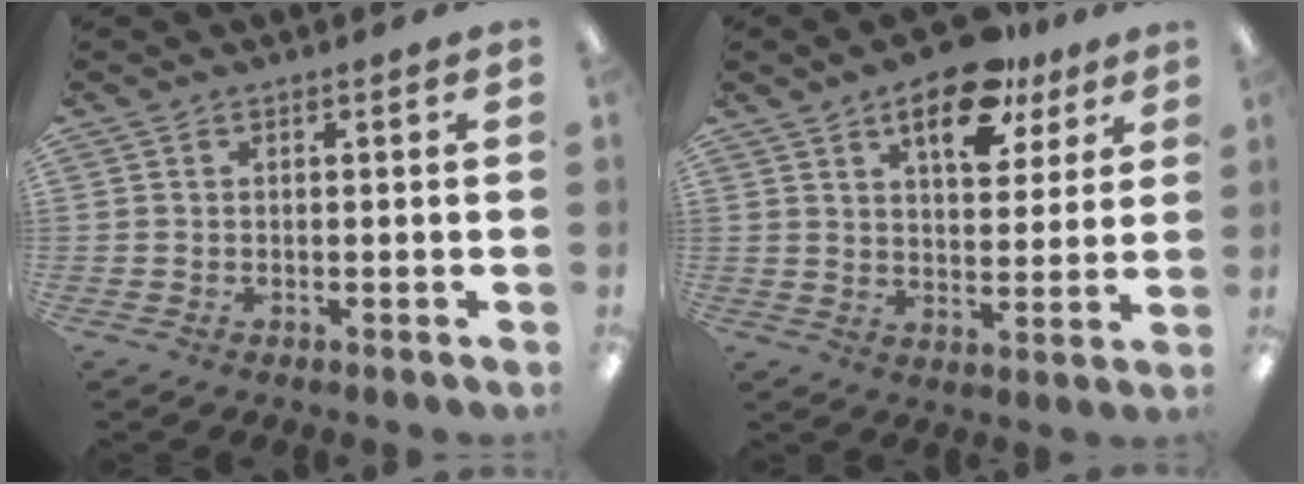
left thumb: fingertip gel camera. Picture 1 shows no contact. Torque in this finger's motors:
{"motor_torque": [0.27, 0.36, -0.10, -0.33, 0.11]}